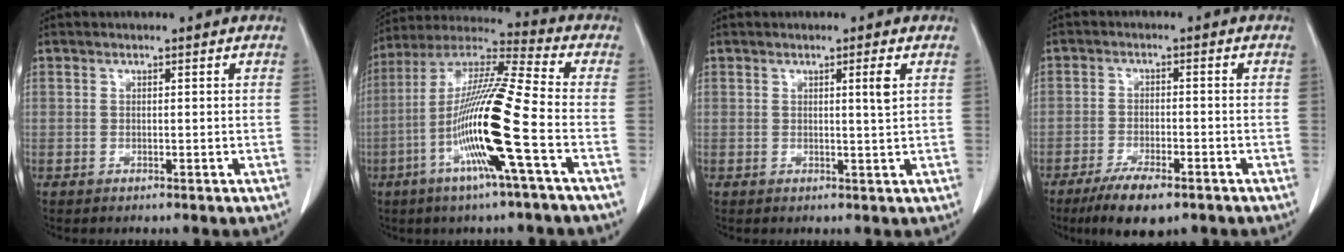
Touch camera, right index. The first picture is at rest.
{"total": 17.0, "force": [-5.2, -0.8, 16.2], "torque": [-0.319, -0.009, -0.110]}
{"total": 2.0, "force": [0.7, -0.4, 1.8], "torque": [-0.031, -0.004, 0.011]}
{"total": 7.1, "force": [-4.9, 2.0, 4.7], "torque": [-0.082, -0.010, -0.081]}